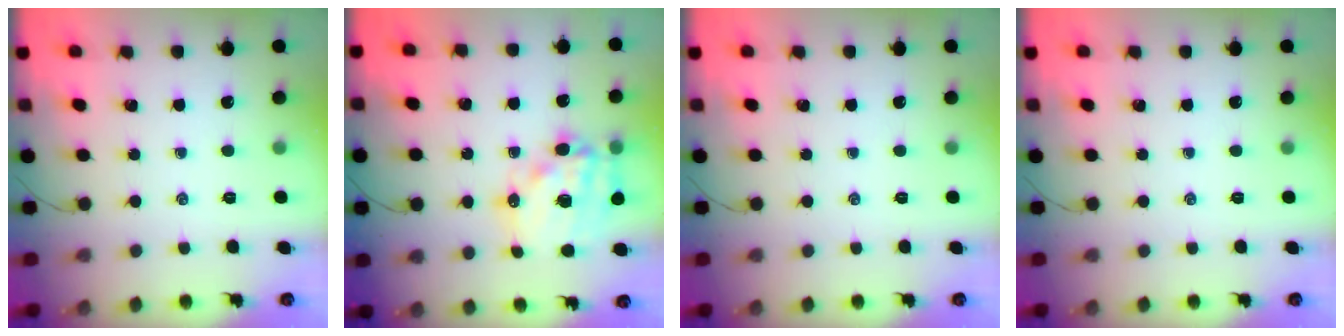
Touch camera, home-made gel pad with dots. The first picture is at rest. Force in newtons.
{"total": 16.6, "press": 16.1, "slide": 4.1}
{"total": 0.0}
{"total": 0.0}